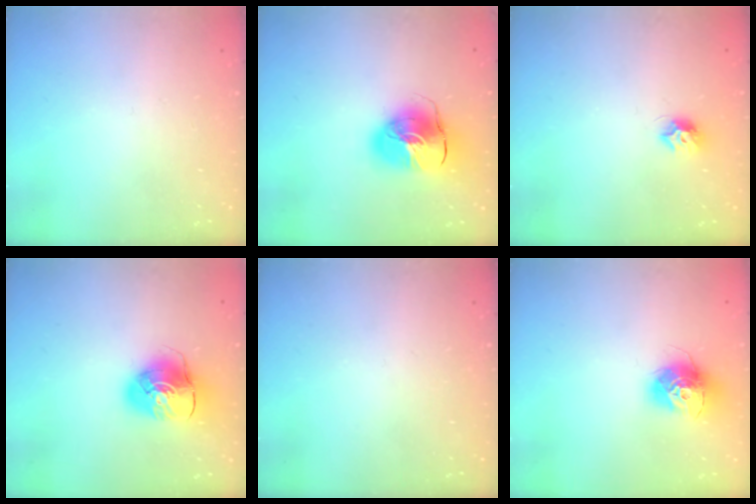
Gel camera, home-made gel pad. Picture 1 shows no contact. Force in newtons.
{"total": 13.9, "press": 13.8, "slide": 2.1}
{"total": 7.1, "press": 7.1, "slide": 0.5}
{"total": 8.9, "press": 8.9, "slide": 1.2}
{"total": 0.0}
{"total": 13.0, "press": 13.0, "slide": 1.0}